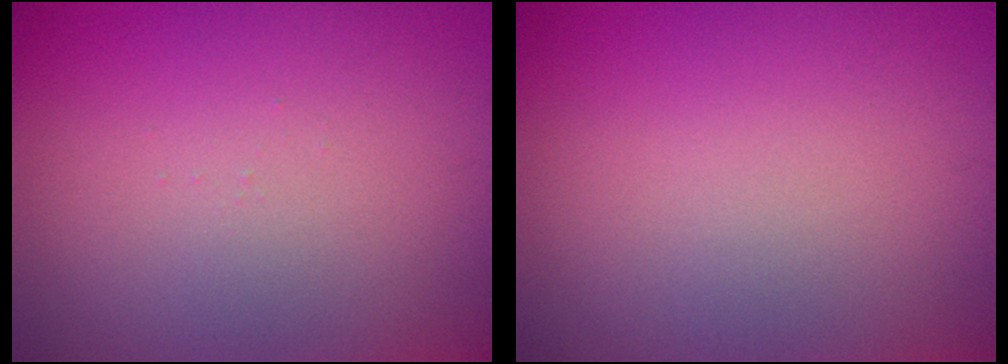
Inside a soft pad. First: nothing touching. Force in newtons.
{"total": 0.0}